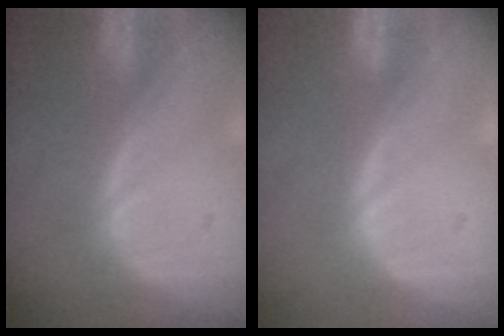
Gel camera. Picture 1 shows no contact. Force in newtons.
{"total": 0.0}